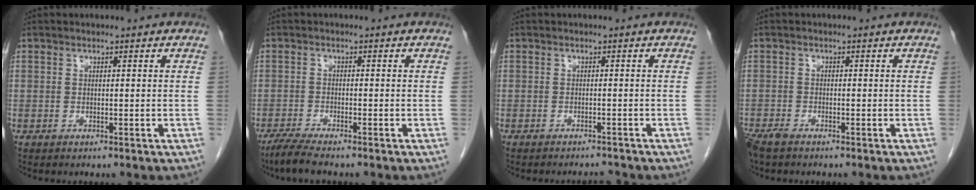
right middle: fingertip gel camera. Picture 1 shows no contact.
{"total": 4.2, "force": [-3.4, 0.1, 2.4], "torque": [-0.051, -0.012, -0.065]}
{"total": 2.9, "force": [-2.9, 0.1, 0.2], "torque": [0.003, -0.007, -0.038]}
{"total": 3.5, "force": [-2.9, 1.0, 1.8], "torque": [-0.034, -0.009, -0.047]}